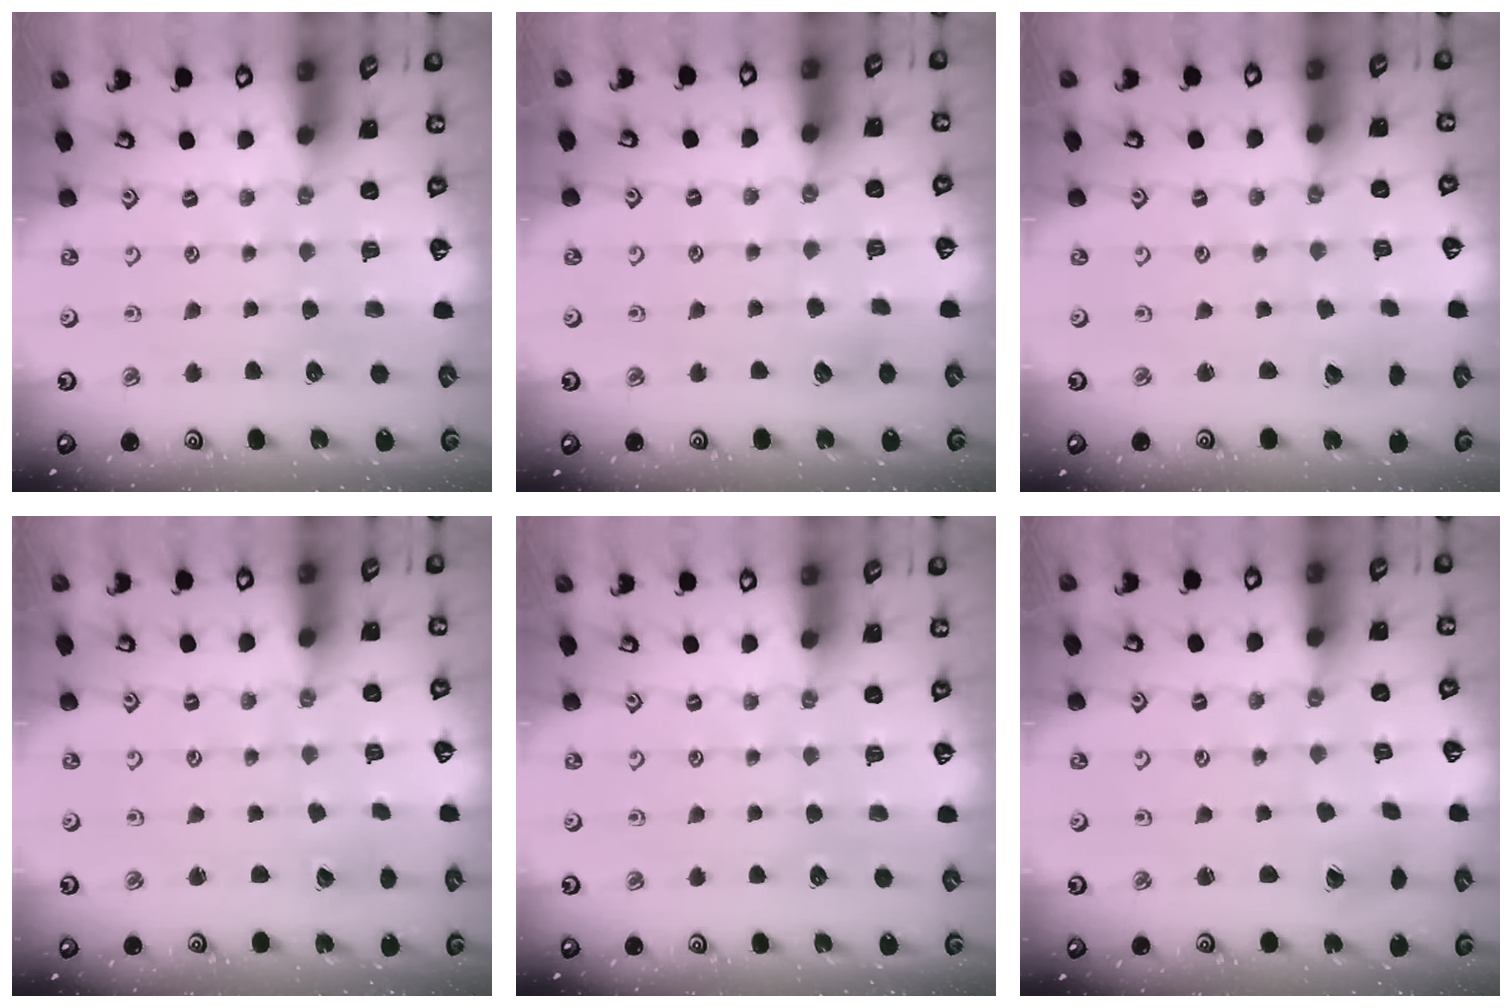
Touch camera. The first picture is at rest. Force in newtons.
{"total": 3.9, "press": 3.8, "slide": 0.5}
{"total": 2.6, "press": 2.6, "slide": 0.2}
{"total": 1.5, "press": 1.5, "slide": 0.2}
{"total": 0.0}
{"total": 1.4, "press": 1.4, "slide": 0.2}